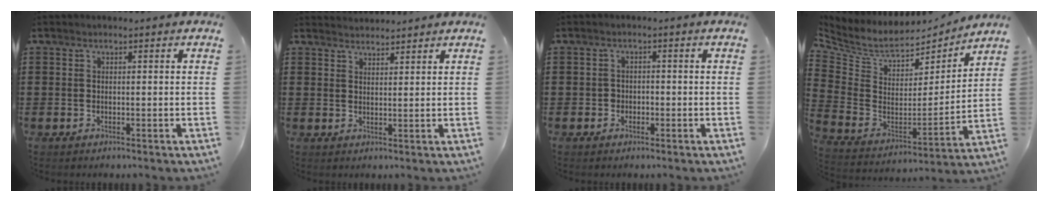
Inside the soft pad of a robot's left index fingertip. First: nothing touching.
{"total": 2.0, "force": [2.0, 0.0, -0.3], "torque": [0.002, -0.002, 0.040]}
{"total": 1.3, "force": [-0.7, 1.1, 0.4], "torque": [-0.011, 0.002, -0.016]}
{"total": 6.5, "force": [5.1, 3.3, 2.3], "torque": [-0.078, -0.038, 0.087]}